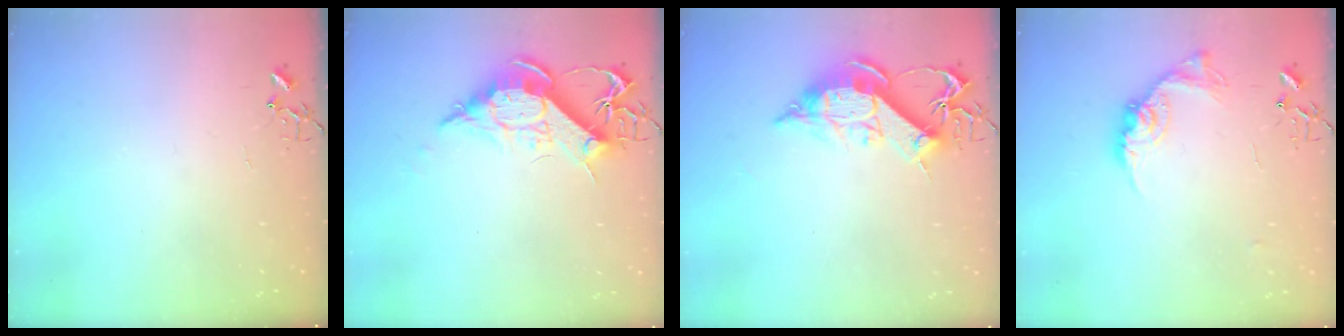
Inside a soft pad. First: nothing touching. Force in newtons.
{"total": 12.6, "press": 12.6, "slide": 1.2}
{"total": 13.0, "press": 12.9, "slide": 1.5}
{"total": 12.6, "press": 12.6, "slide": 0.5}